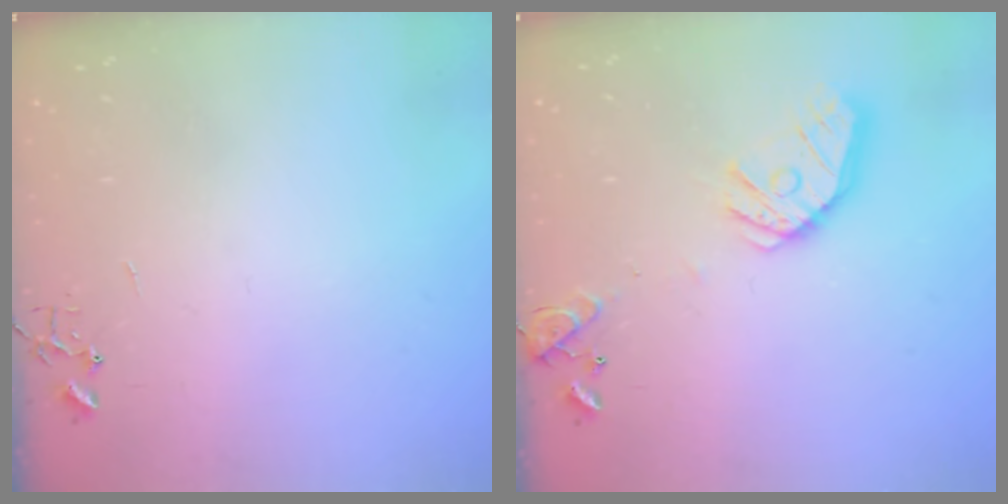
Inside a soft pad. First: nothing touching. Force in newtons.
{"total": 15.8, "press": 15.5, "slide": 2.5}